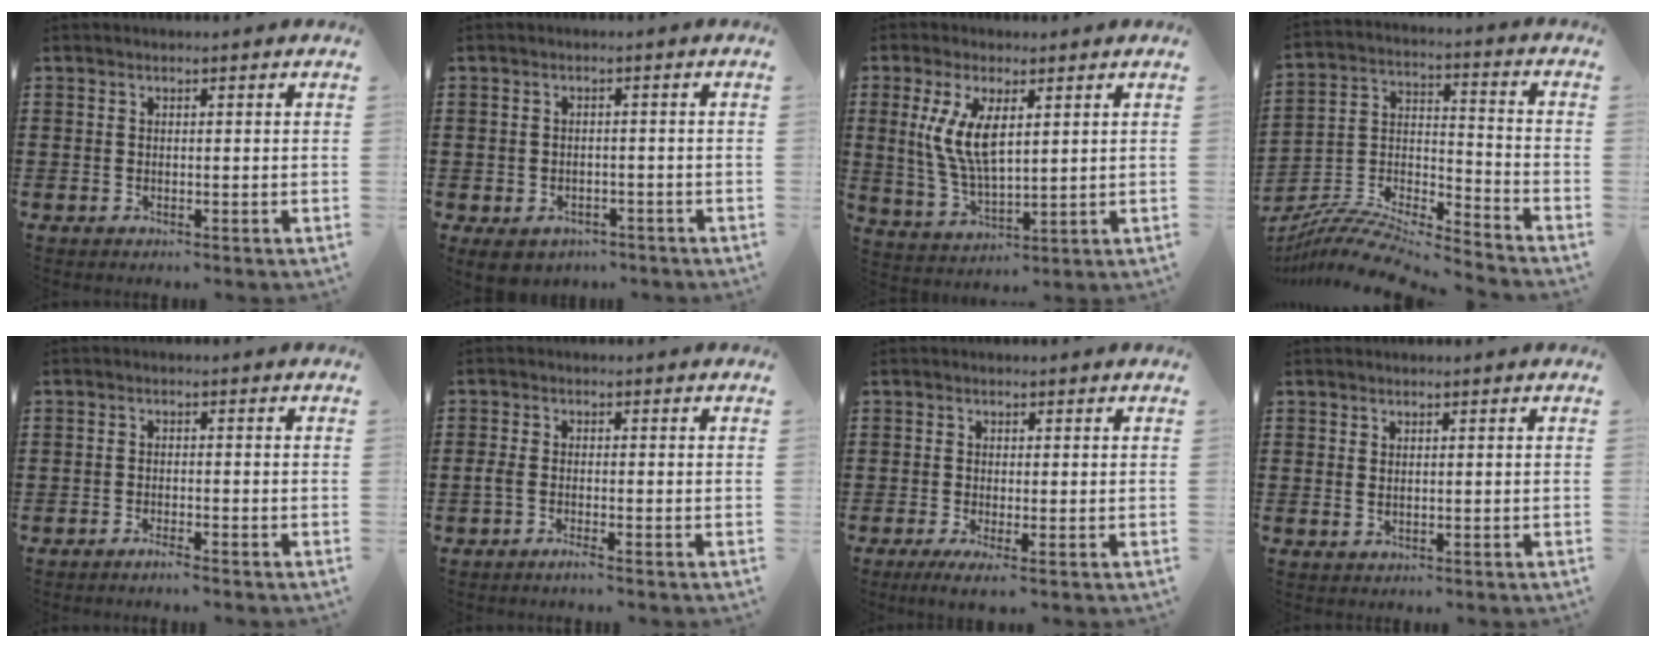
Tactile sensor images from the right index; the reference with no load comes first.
{"total": 2.5, "force": [-2.2, 1.1, 0.4], "torque": [-0.019, 0.003, -0.048]}
{"total": 8.0, "force": [2.0, 3.3, 7.0], "torque": [-0.160, 0.001, 0.030]}
{"total": 9.8, "force": [-9.3, 1.4, 2.8], "torque": [-0.058, 0.012, -0.189]}
{"total": 1.5, "force": [-1.4, 0.0, 0.6], "torque": [-0.012, -0.002, -0.025]}
{"total": 2.0, "force": [-1.2, 0.2, 1.6], "torque": [-0.044, -0.007, -0.028]}
{"total": 1.4, "force": [-0.7, 0.0, 1.2], "torque": [-0.028, -0.007, -0.013]}
{"total": 0.7, "force": [0.5, 0.2, 0.5], "torque": [-0.010, 0.002, 0.010]}